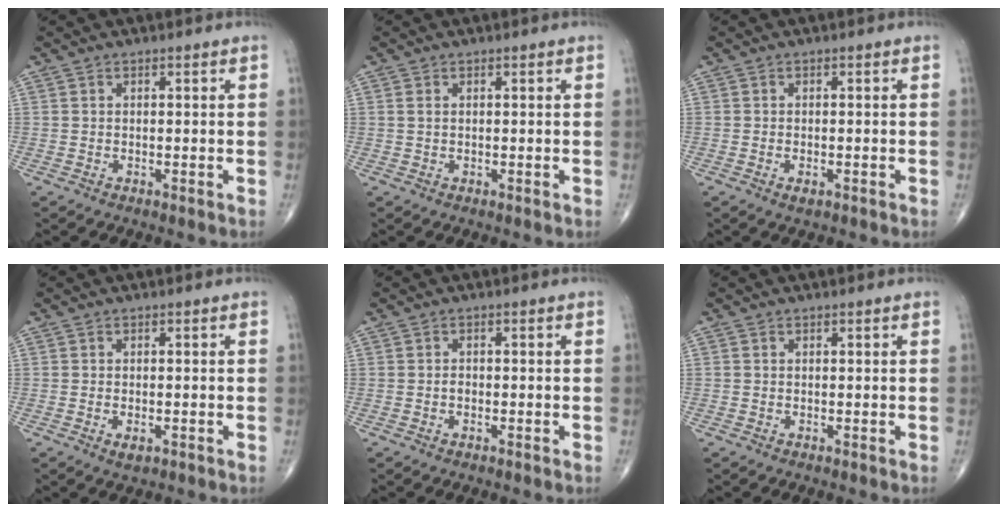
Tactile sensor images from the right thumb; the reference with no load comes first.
{"total": 0.7, "force": [0.2, 0.4, 0.6], "torque": [-0.014, 0.005, 0.006]}
{"total": 1.6, "force": [-0.8, 0.7, 1.2], "torque": [-0.020, 0.003, -0.011]}
{"total": 2.1, "force": [-0.9, 1.0, 1.6], "torque": [-0.025, 0.004, -0.012]}
{"total": 1.0, "force": [-0.5, 0.6, 0.7], "torque": [-0.009, 0.004, -0.009]}
{"total": 0.0}